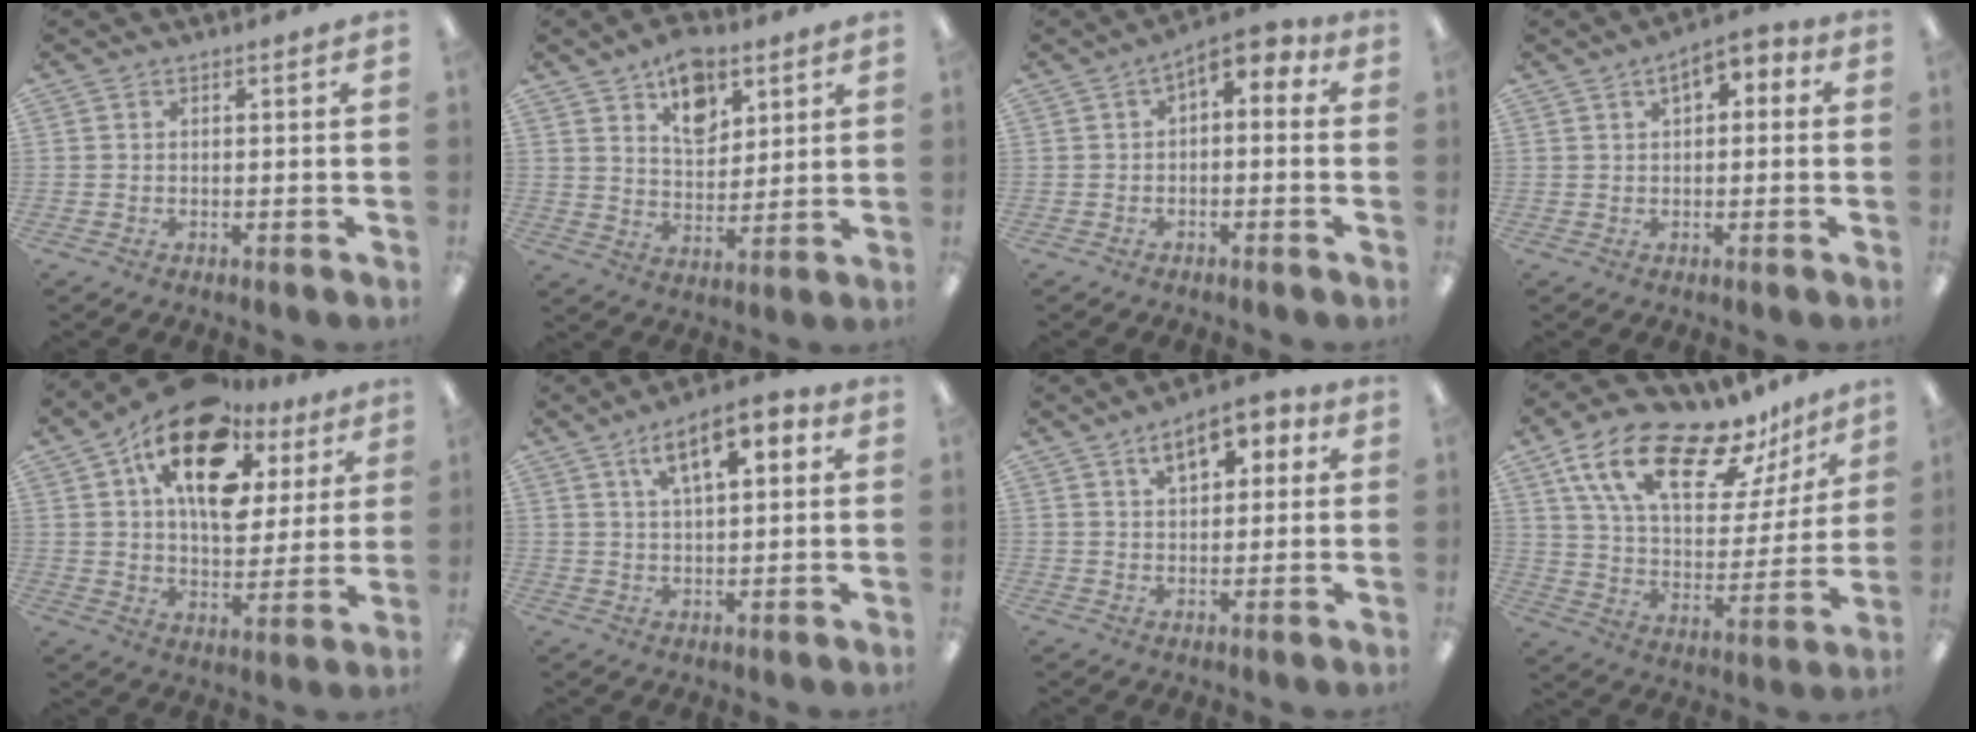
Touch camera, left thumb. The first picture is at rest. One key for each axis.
{"total": 10.5, "fx": 6.9, "fy": 6.0, "fz": 5.2, "tx": -0.060, "ty": -0.036, "tz": 0.120}
{"total": 5.1, "fx": 1.2, "fy": 2.8, "fz": 4.1, "tx": -0.056, "ty": -0.008, "tz": 0.013}
{"total": 4.8, "fx": 1.8, "fy": 2.7, "fz": 3.5, "tx": -0.039, "ty": -0.002, "tz": 0.024}
{"total": 20.1, "fx": 10.6, "fy": 10.8, "fz": 13.2, "tx": -0.215, "ty": -0.041, "tz": 0.184}
{"total": 9.7, "fx": 5.0, "fy": 3.9, "fz": 7.3, "tx": -0.108, "ty": -0.013, "tz": 0.081}
{"total": 8.1, "fx": 4.3, "fy": 4.4, "fz": 5.2, "tx": -0.073, "ty": -0.006, "tz": 0.071}
{"total": 22.3, "fx": 15.4, "fy": 8.9, "fz": 13.6, "tx": -0.236, "ty": -0.089, "tz": 0.267}